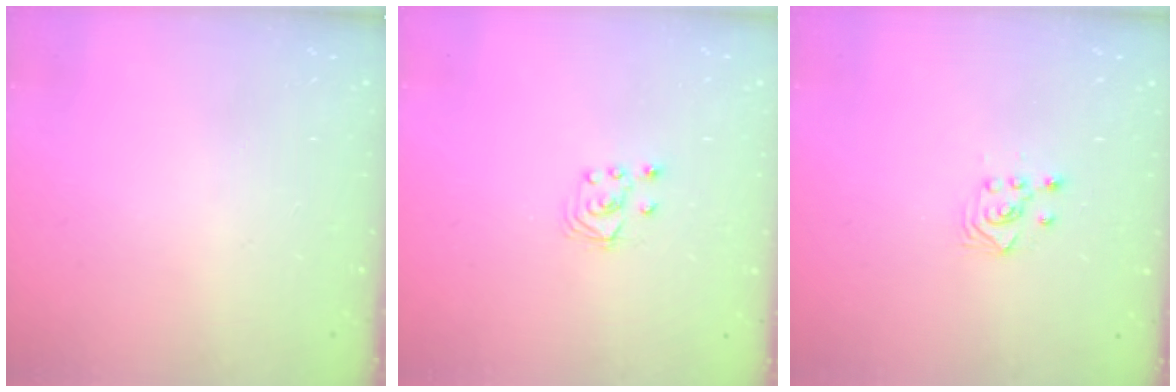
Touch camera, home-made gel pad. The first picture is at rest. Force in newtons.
{"total": 3.5, "press": 3.5, "slide": 0.4}
{"total": 2.6, "press": 2.6, "slide": 0.3}